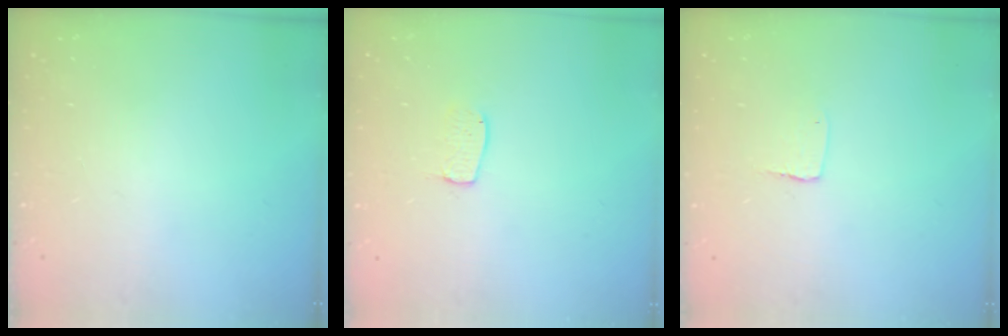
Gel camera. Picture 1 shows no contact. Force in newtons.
{"total": 5.7, "press": 5.7, "slide": 0.4}
{"total": 3.5, "press": 3.4, "slide": 0.3}